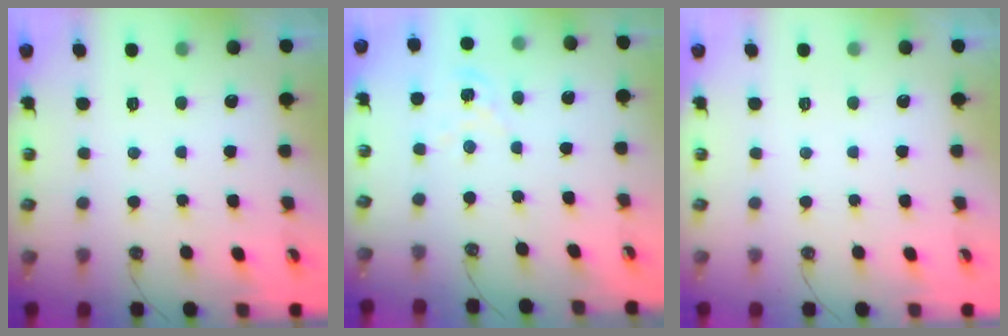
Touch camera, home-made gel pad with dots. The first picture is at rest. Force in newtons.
{"total": 1.3, "press": 1.3, "slide": 0.2}
{"total": 0.0}